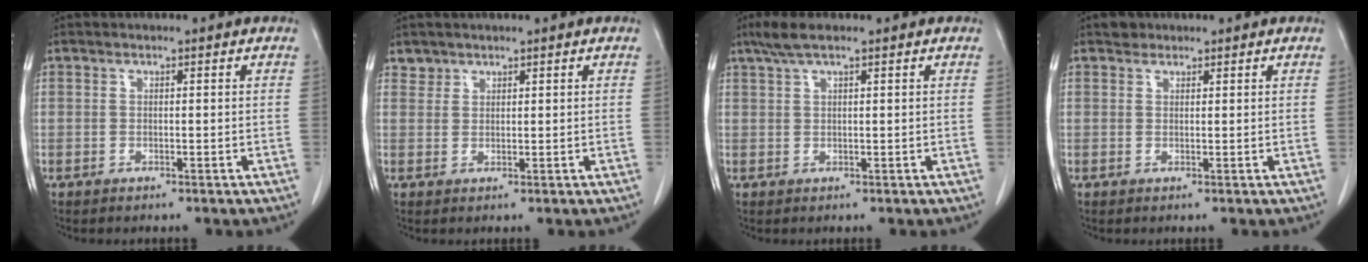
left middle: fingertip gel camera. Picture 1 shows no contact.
{"total": 2.6, "force": [2.2, 1.3, -0.6], "torque": [0.018, 0.006, 0.040]}
{"total": 3.6, "force": [2.6, 0.5, 2.5], "torque": [-0.059, 0.016, 0.052]}
{"total": 1.2, "force": [0.9, 0.8, 0.1], "torque": [0.001, 0.002, 0.012]}